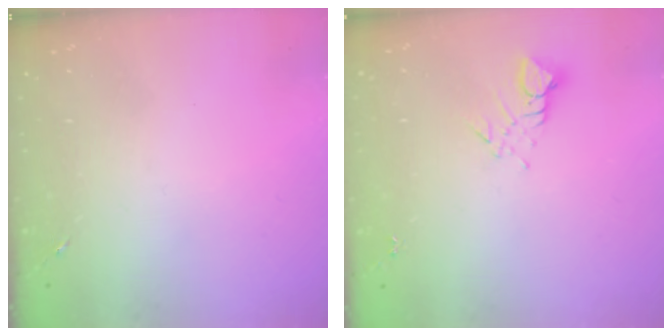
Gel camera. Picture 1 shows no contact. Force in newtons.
{"total": 3.8, "press": 3.8, "slide": 0.2}